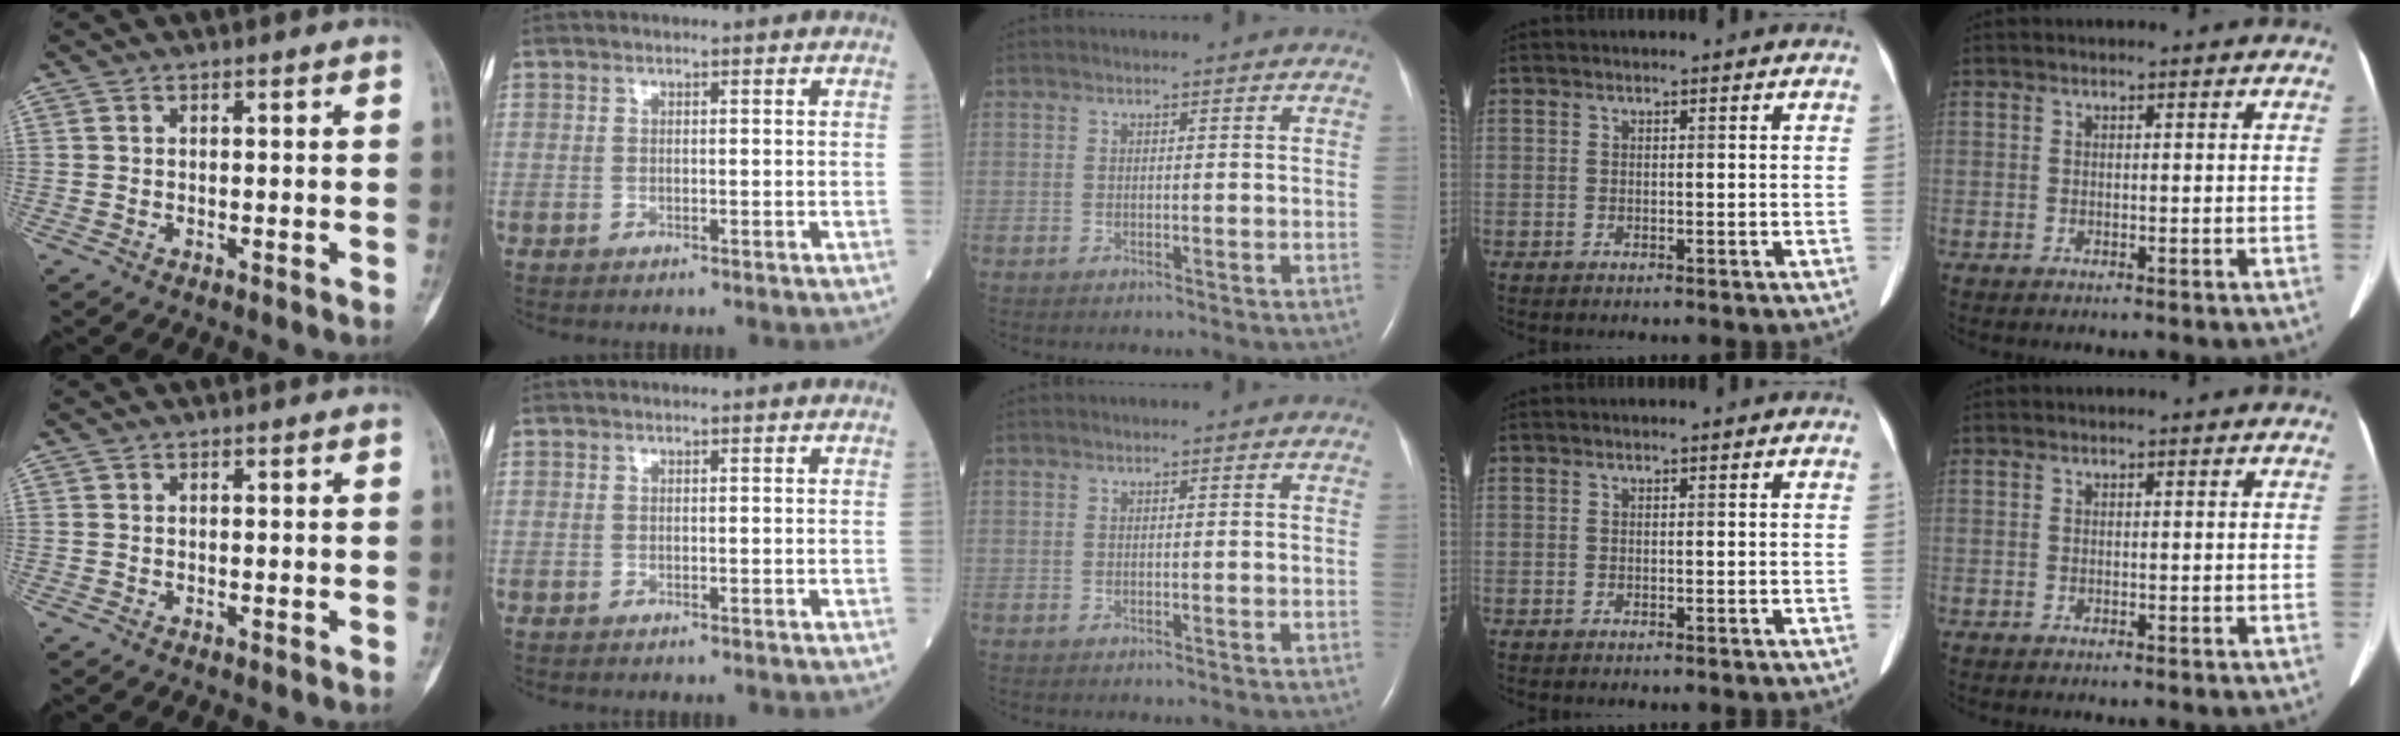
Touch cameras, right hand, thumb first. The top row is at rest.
{}